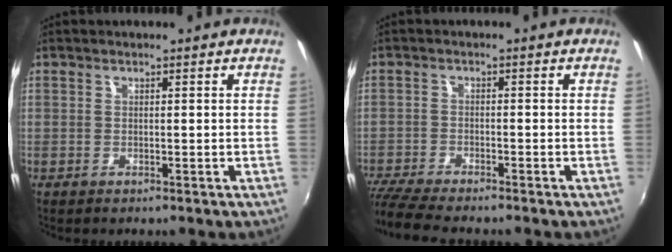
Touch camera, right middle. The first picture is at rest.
{"total": 8.3, "force": [-7.5, 0.7, 3.5], "torque": [-0.100, -0.031, -0.136]}